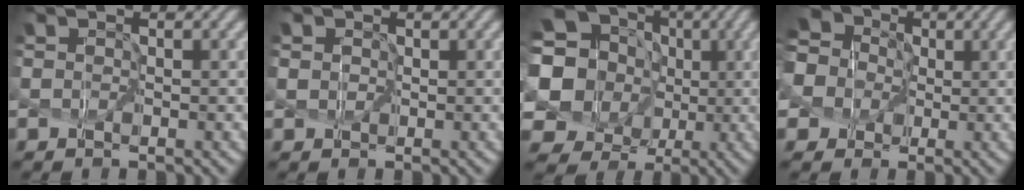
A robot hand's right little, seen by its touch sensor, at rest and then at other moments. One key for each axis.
{"total": 3.6, "fx": 1.4, "fy": 2.9, "fz": 1.6, "tx": -0.032, "ty": 0.028, "tz": 0.001}
{"total": 12.3, "fx": 1.6, "fy": 11.1, "fz": 5.1, "tx": -0.151, "ty": -0.004, "tz": 0.012}
{"total": 10.2, "fx": 2.4, "fy": 8.8, "fz": 4.5, "tx": -0.137, "ty": 0.029, "tz": 0.009}